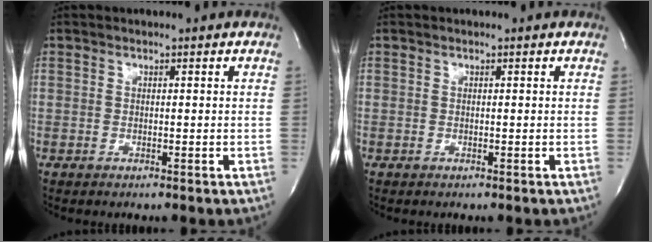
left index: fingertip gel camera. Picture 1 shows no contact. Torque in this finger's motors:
{"motor_torque": [0.00, 0.00, 0.00, 0.00]}